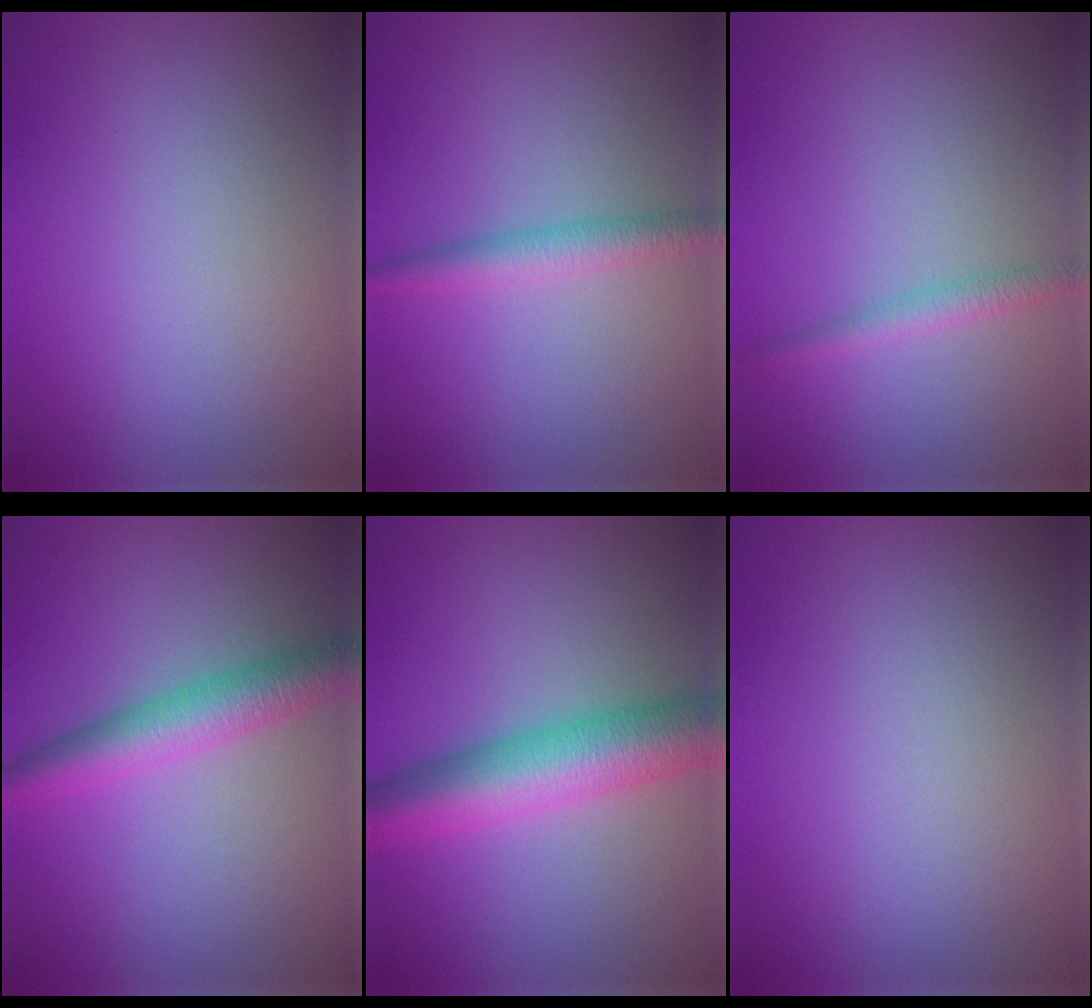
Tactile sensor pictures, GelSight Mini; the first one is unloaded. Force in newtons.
{"total": 2.5, "press": 2.5, "slide": 0.0}
{"total": 1.7, "press": 1.7, "slide": 0.0}
{"total": 4.4, "press": 4.4, "slide": 0.1}
{"total": 7.4, "press": 7.4, "slide": 0.1}
{"total": 0.0}